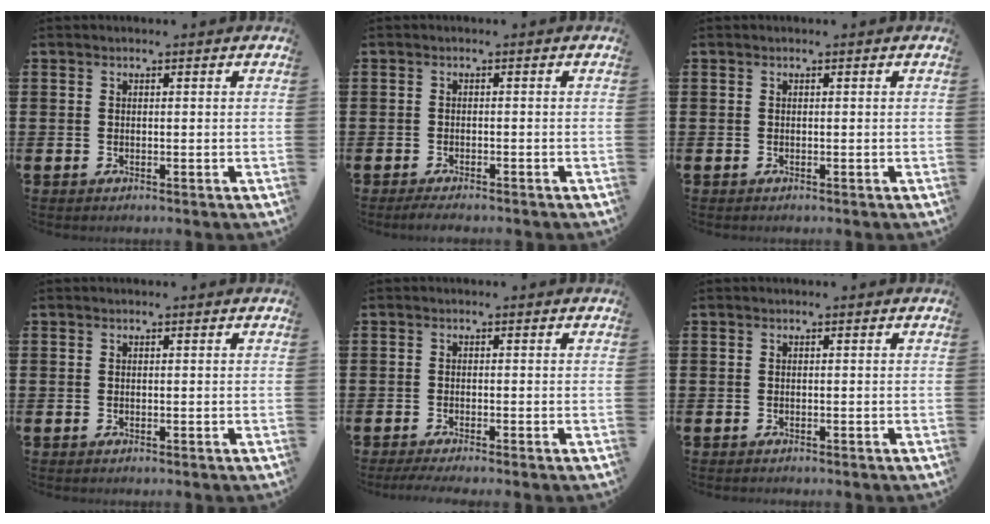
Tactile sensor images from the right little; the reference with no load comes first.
{"total": 1.2, "force": [-1.0, 0.1, 0.5], "torque": [-0.010, -0.001, -0.020]}
{"total": 0.0}
{"total": 0.0}
{"total": 1.1, "force": [-0.8, 0.0, 0.8], "torque": [-0.011, -0.002, -0.015]}
{"total": 0.0}